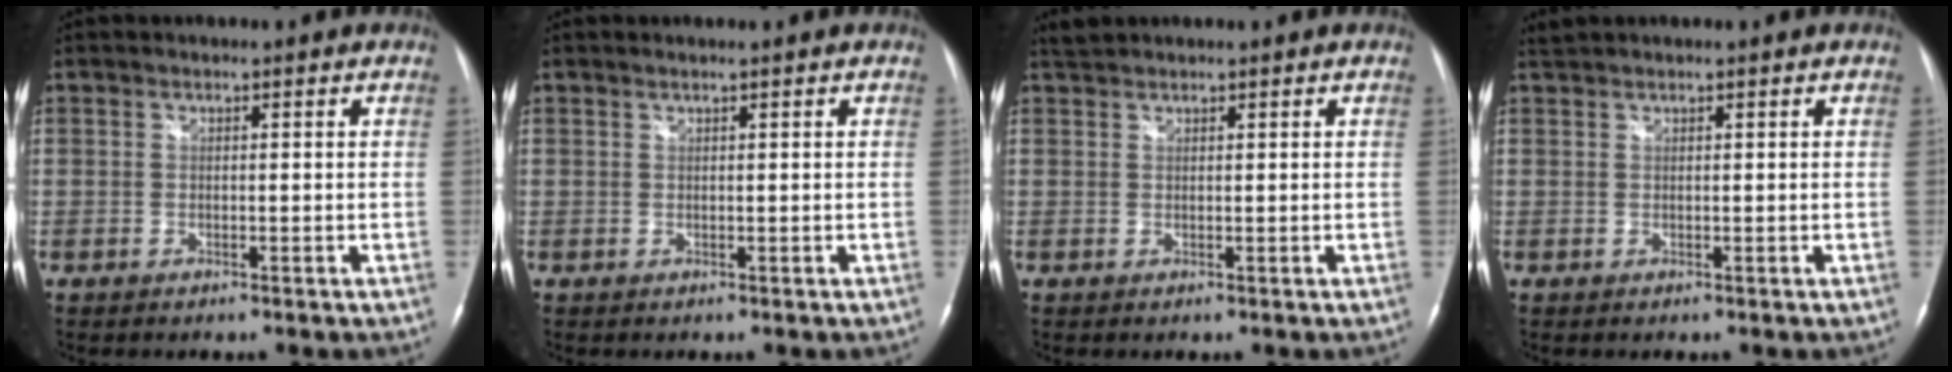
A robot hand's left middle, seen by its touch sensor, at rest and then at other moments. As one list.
[{"total": 0.7, "force": [0.6, -0.2, 0.3], "torque": [-0.015, 0.001, 0.017]}, {"total": 1.3, "force": [1.3, 0.2, 0.1], "torque": [-0.010, 0.012, 0.031]}, {"total": 0.9, "force": [0.9, -0.1, 0.1], "torque": [-0.008, 0.015, 0.024]}]